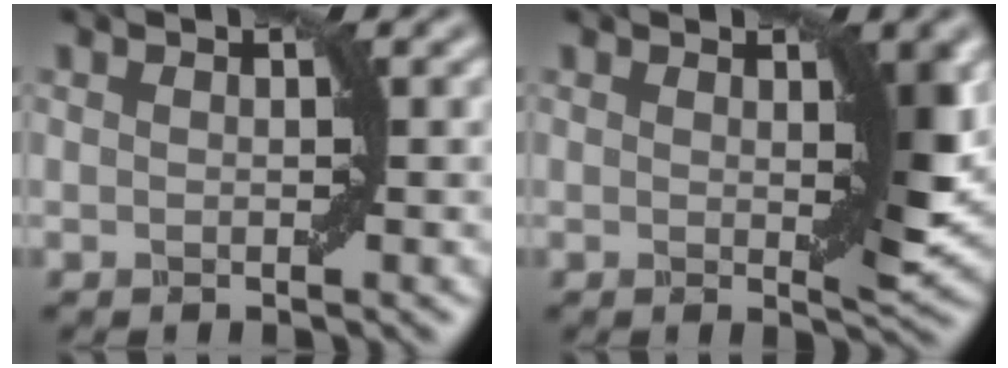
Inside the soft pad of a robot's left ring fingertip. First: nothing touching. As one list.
[{"total": 3.3, "force": [0.8, 0.6, 3.2], "torque": [-0.039, -0.009, 0.013]}]